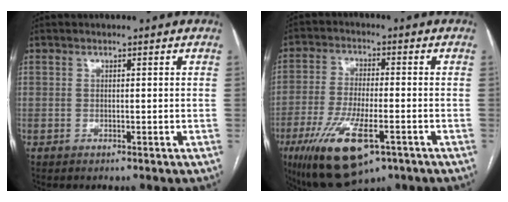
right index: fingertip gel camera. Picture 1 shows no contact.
{"total": 13.8, "force": [-6.9, 4.2, 11.2], "torque": [-0.219, -0.020, -0.110]}